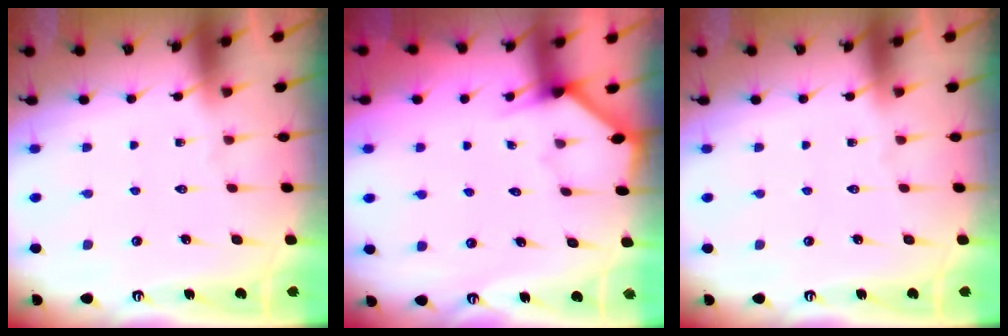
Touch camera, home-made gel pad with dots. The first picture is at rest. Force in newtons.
{"total": 1.9, "press": 1.9, "slide": 0.1}
{"total": 0.0}